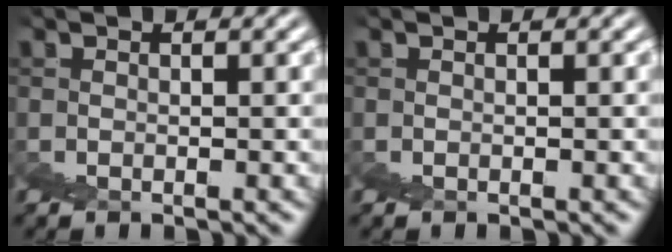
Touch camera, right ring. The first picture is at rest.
{"total": 0.0}